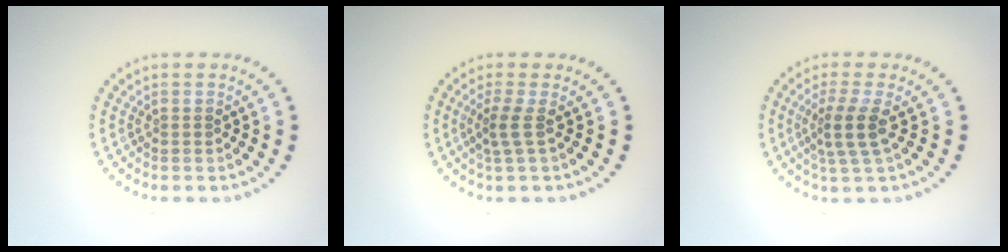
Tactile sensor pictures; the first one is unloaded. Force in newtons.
{"total": 1.8, "press": 1.2, "slide": 1.3}
{"total": 2.9, "press": 2.2, "slide": 1.8}